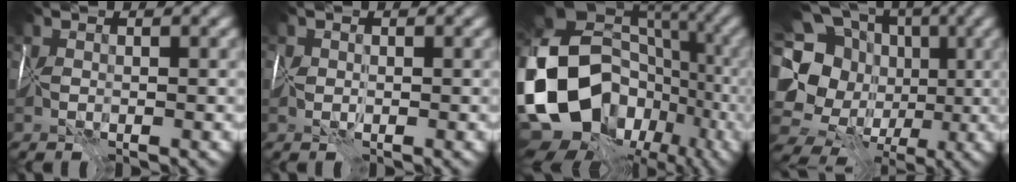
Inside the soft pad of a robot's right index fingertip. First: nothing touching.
{"total": 0.8, "force": [-0.2, 0.7, 0.4], "torque": [-0.003, 0.004, -0.006]}
{"total": 18.1, "force": [-5.3, 14.7, 9.2], "torque": [-0.203, 0.003, -0.080]}
{"total": 17.9, "force": [0.3, 16.6, 6.7], "torque": [-0.156, 0.015, -0.013]}